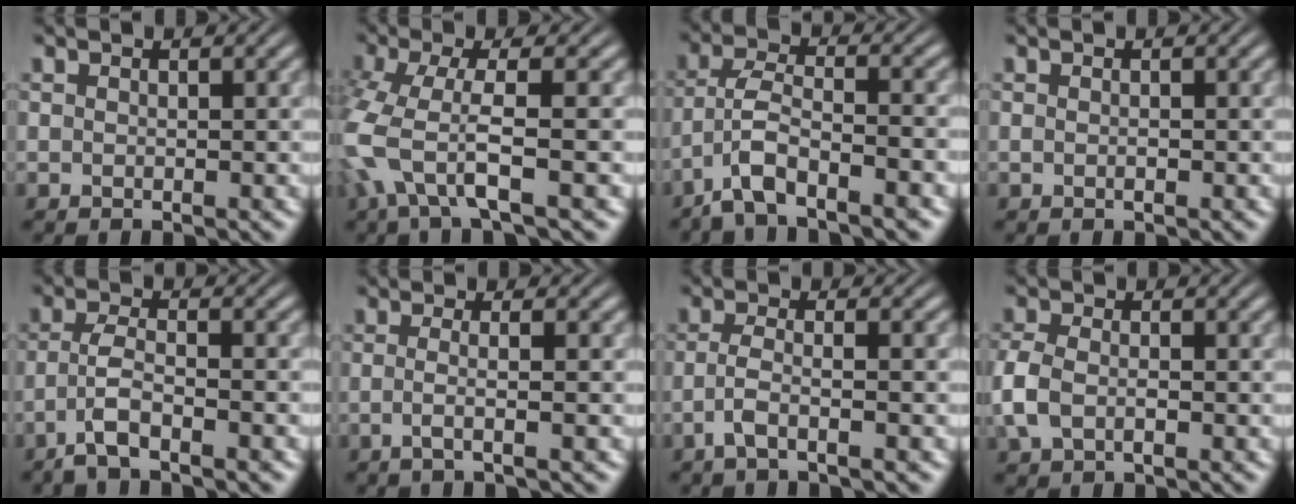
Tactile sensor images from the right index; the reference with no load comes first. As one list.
[{"total": 6.3, "force": [-1.5, 3.7, 4.9], "torque": [-0.146, -0.032, -0.018]}, {"total": 5.3, "force": [-2.7, 2.9, 3.5], "torque": [-0.091, -0.022, -0.041]}, {"total": 0.6, "force": [-0.4, 0.3, 0.3], "torque": [-0.008, -0.002, -0.006]}, {"total": 4.0, "force": [-2.4, 1.4, 2.9], "torque": [-0.063, -0.009, -0.039]}, {"total": 2.2, "force": [-1.0, -0.5, 1.9], "torque": [-0.045, -0.009, -0.016]}, {"total": 3.0, "force": [-1.8, 0.3, 2.4], "torque": [-0.062, -0.015, -0.024]}, {"total": 3.3, "force": [-0.7, 2.5, 2.1], "torque": [-0.069, -0.011, -0.004]}]